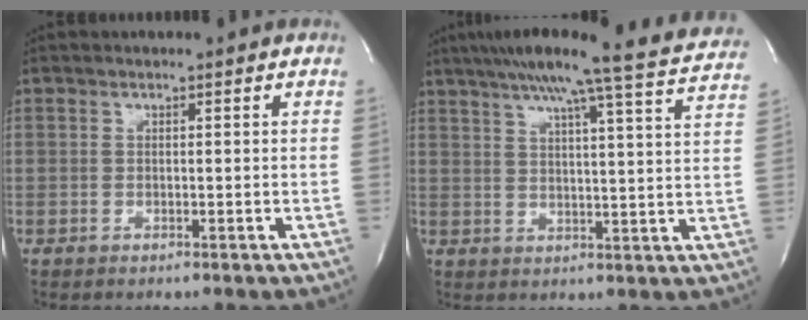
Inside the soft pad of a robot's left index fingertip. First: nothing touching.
{"total": 19.5, "force": [17.1, -1.4, 9.2], "torque": [-0.151, -0.023, 0.213]}